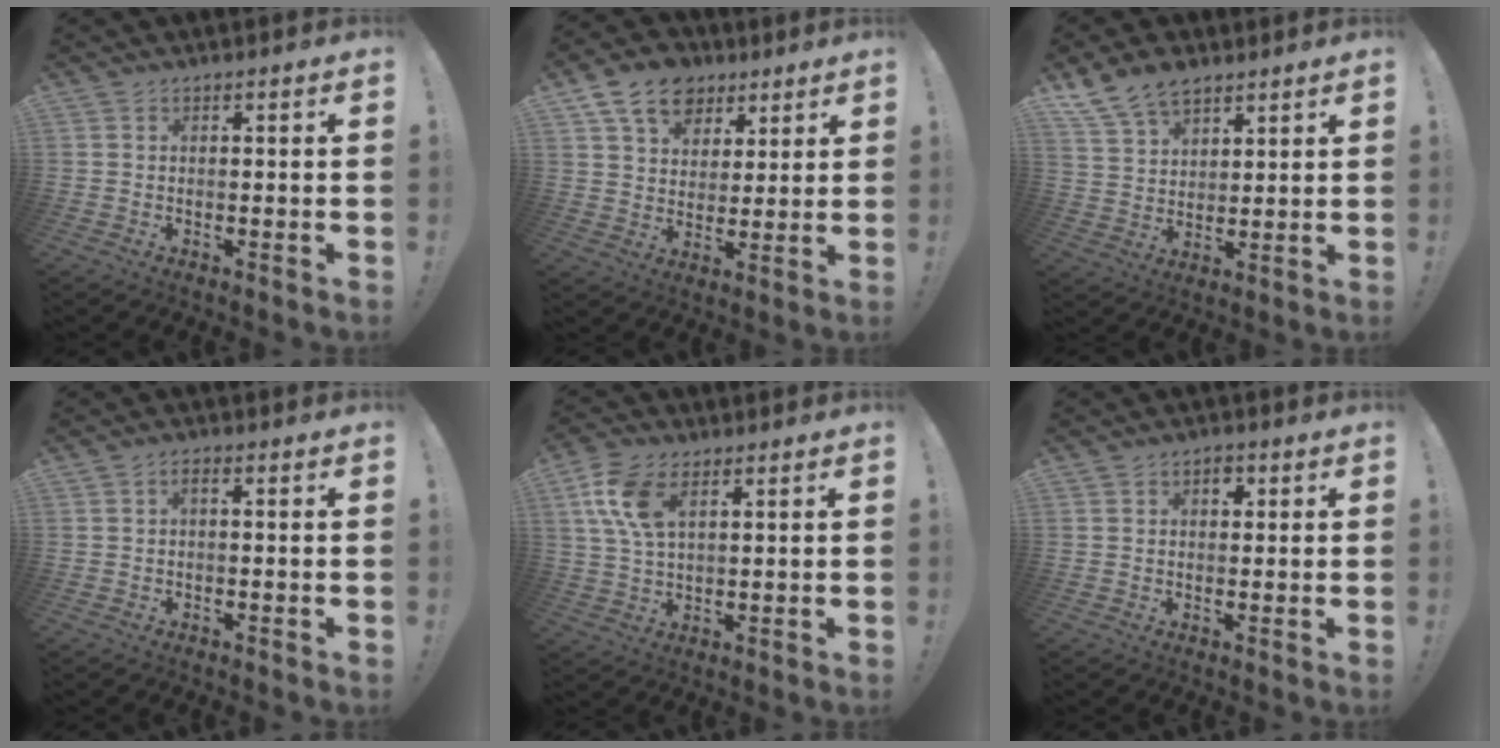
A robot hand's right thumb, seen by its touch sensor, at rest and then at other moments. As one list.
[{"total": 13.8, "force": [7.5, 9.9, 6.0], "torque": [-0.089, -0.038, 0.145]}, {"total": 10.7, "force": [8.0, 5.9, 4.1], "torque": [-0.081, -0.042, 0.158]}, {"total": 1.7, "force": [-0.5, 0.3, 1.6], "torque": [-0.031, 0.007, -0.010]}, {"total": 10.3, "force": [4.2, 5.4, 7.7], "torque": [-0.162, -0.006, 0.079]}, {"total": 2.4, "force": [0.6, 1.8, 1.5], "torque": [-0.010, 0.000, 0.006]}]